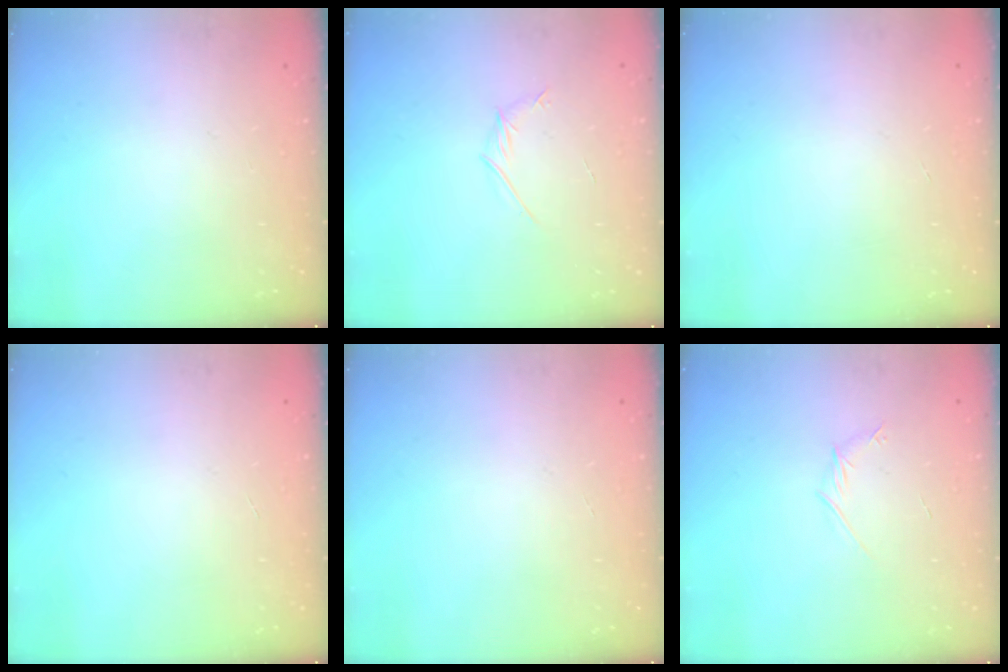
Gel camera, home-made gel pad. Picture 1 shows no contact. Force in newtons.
{"total": 3.2, "press": 3.0, "slide": 0.9}
{"total": 0.0}
{"total": 0.0}
{"total": 0.0}
{"total": 4.1, "press": 3.9, "slide": 1.2}